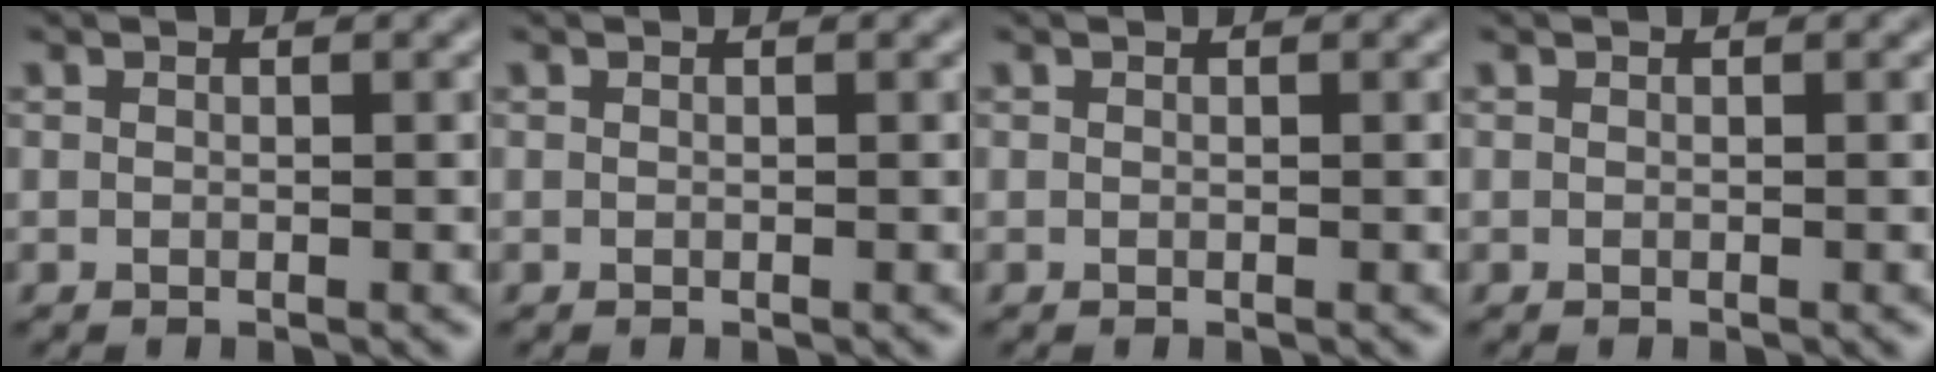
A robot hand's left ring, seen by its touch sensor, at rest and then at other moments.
{"total": 0.0}
{"total": 0.0}
{"total": 0.0}